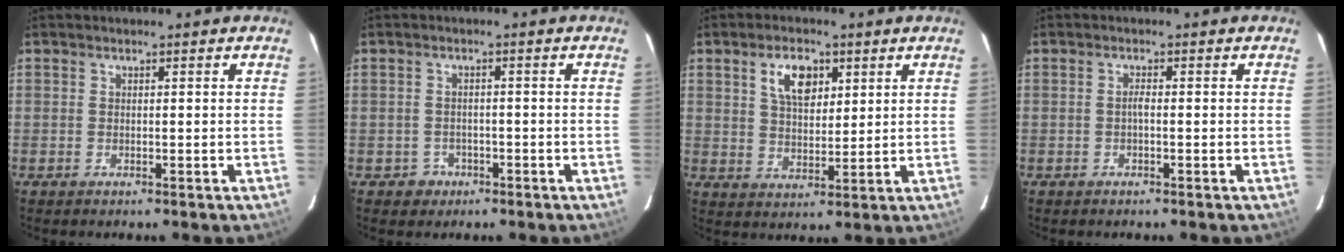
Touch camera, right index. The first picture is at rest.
{"total": 3.2, "force": [-1.5, 2.8, 0.2], "torque": [-0.012, 0.008, -0.020]}
{"total": 7.3, "force": [3.4, 3.9, 5.2], "torque": [-0.090, 0.011, 0.063]}
{"total": 0.9, "force": [-0.3, 0.1, 0.8], "torque": [-0.016, 0.005, -0.008]}